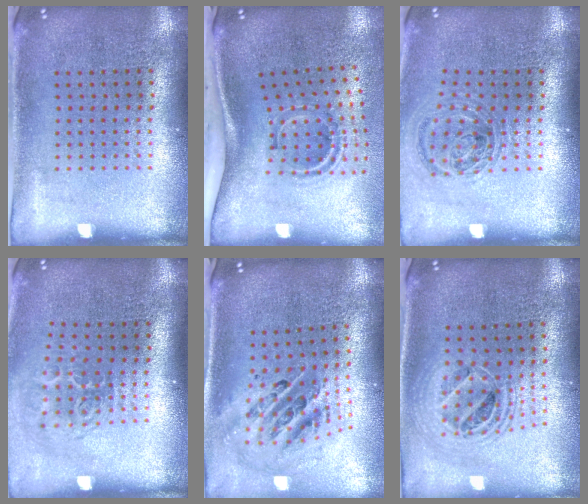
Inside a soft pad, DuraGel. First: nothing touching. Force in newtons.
{"total": 2.1, "press": 1.2, "slide": 1.7}
{"total": 0.9, "press": 0.9, "slide": 0.3}
{"total": 1.9, "press": 1.2, "slide": 1.4}
{"total": 1.7, "press": 1.4, "slide": 1.1}
{"total": 1.9, "press": 1.6, "slide": 1.1}